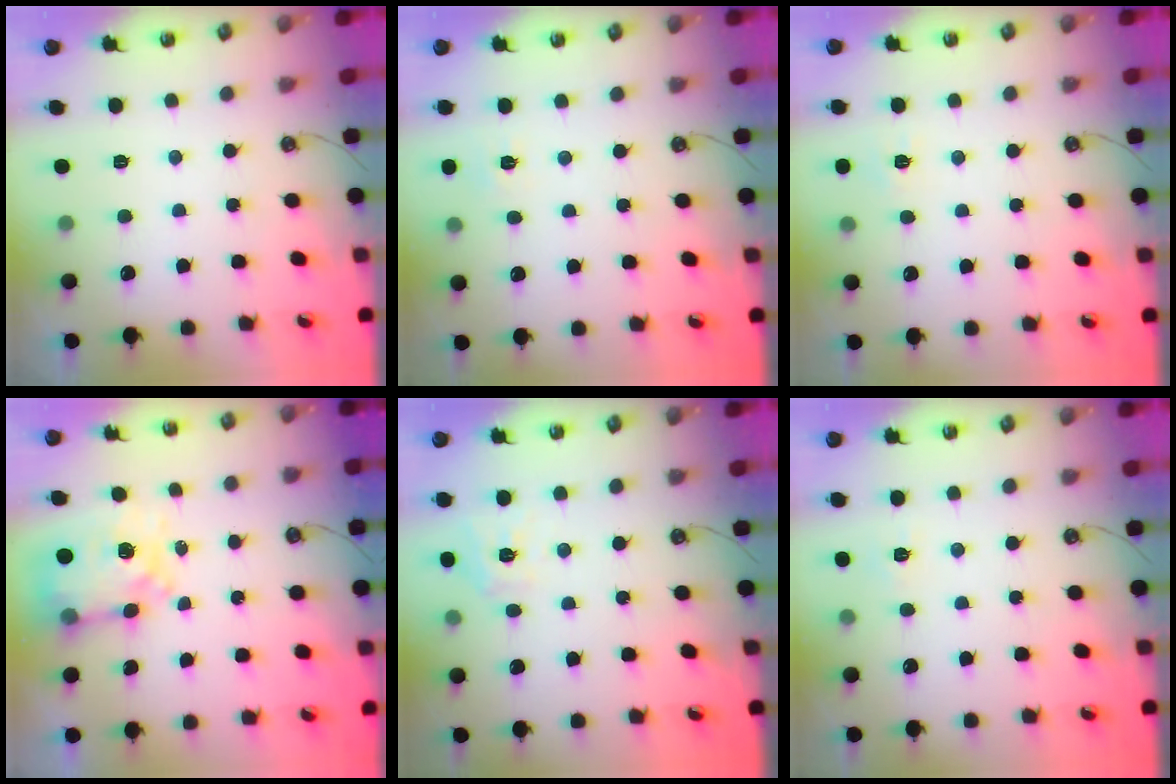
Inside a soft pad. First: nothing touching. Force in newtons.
{"total": 5.0, "press": 4.9, "slide": 0.7}
{"total": 5.6, "press": 5.6, "slide": 0.5}
{"total": 7.9, "press": 7.8, "slide": 0.7}
{"total": 8.4, "press": 8.3, "slide": 0.9}
{"total": 5.1, "press": 5.1, "slide": 0.6}